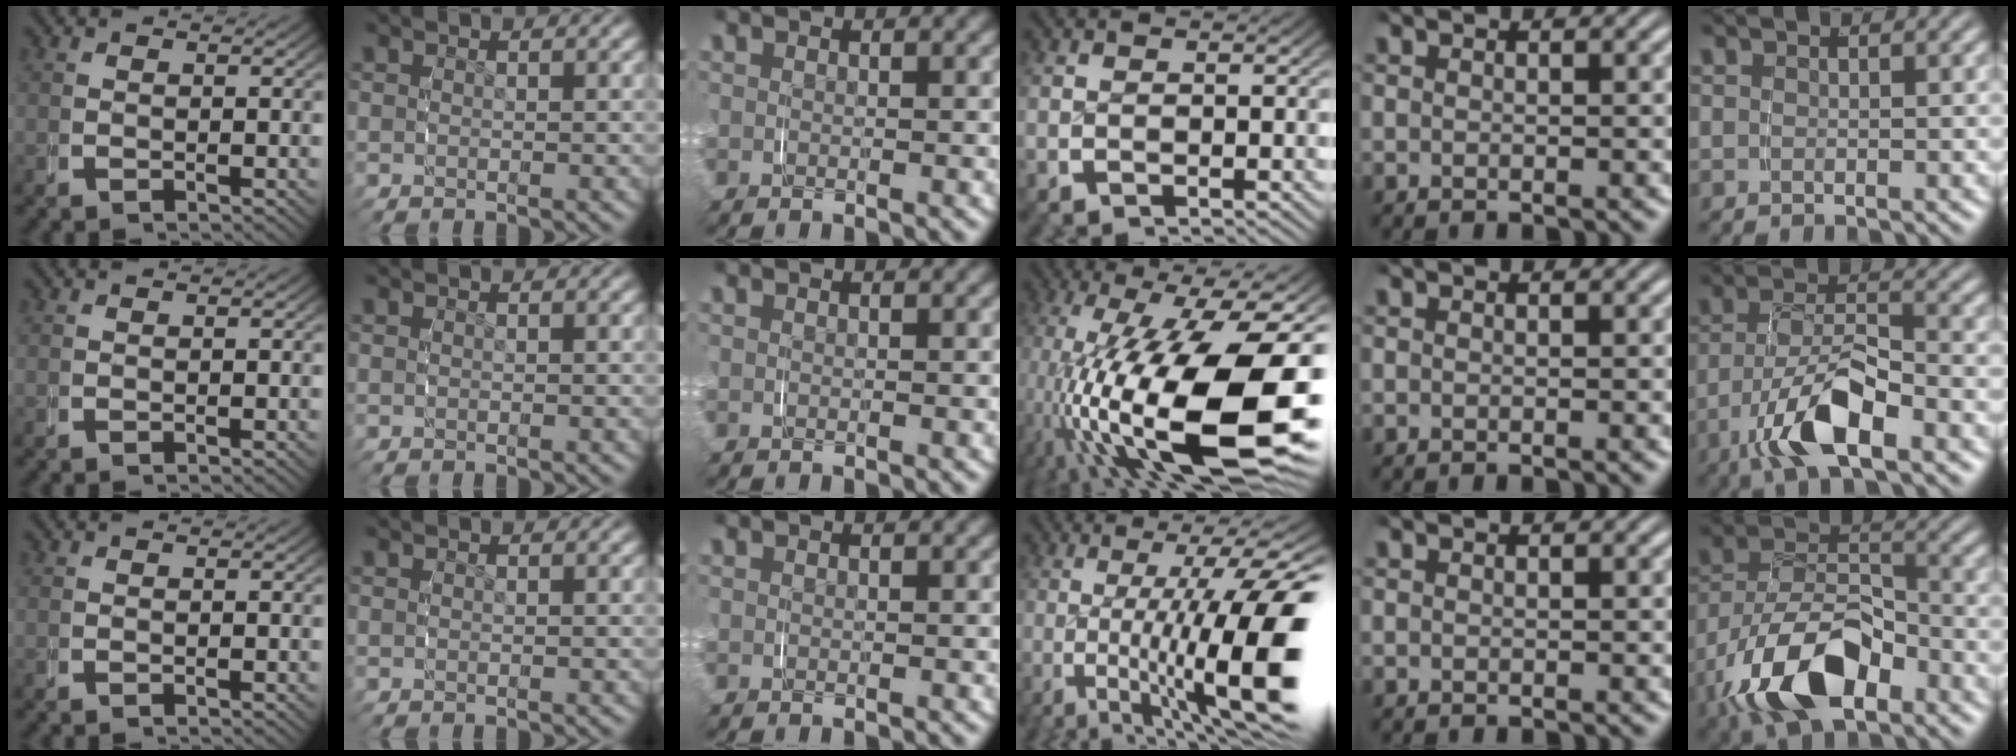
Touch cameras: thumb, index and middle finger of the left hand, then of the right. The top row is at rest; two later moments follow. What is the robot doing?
{"motion": "grasp_and_lifting", "object": "keyboard"}